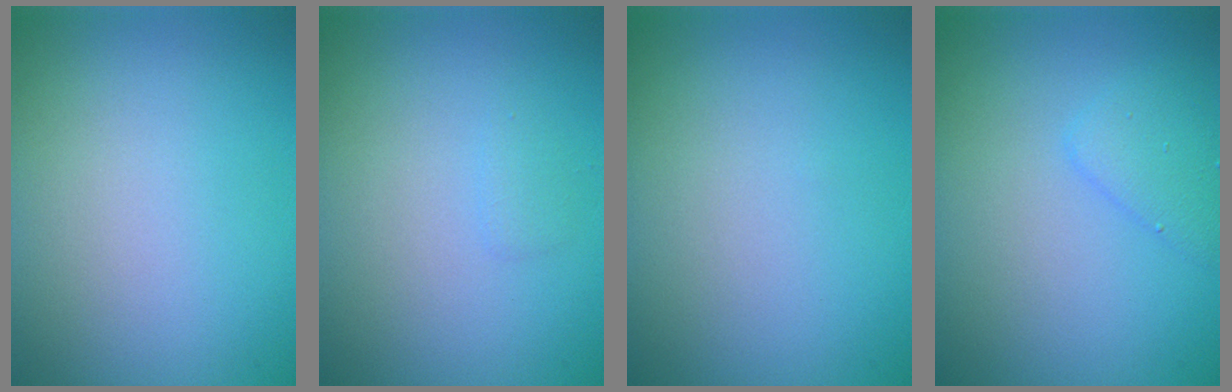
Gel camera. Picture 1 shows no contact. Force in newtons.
{"total": 0.6, "press": 0.6, "slide": 0.0}
{"total": 0.0}
{"total": 1.9, "press": 1.9, "slide": 0.0}